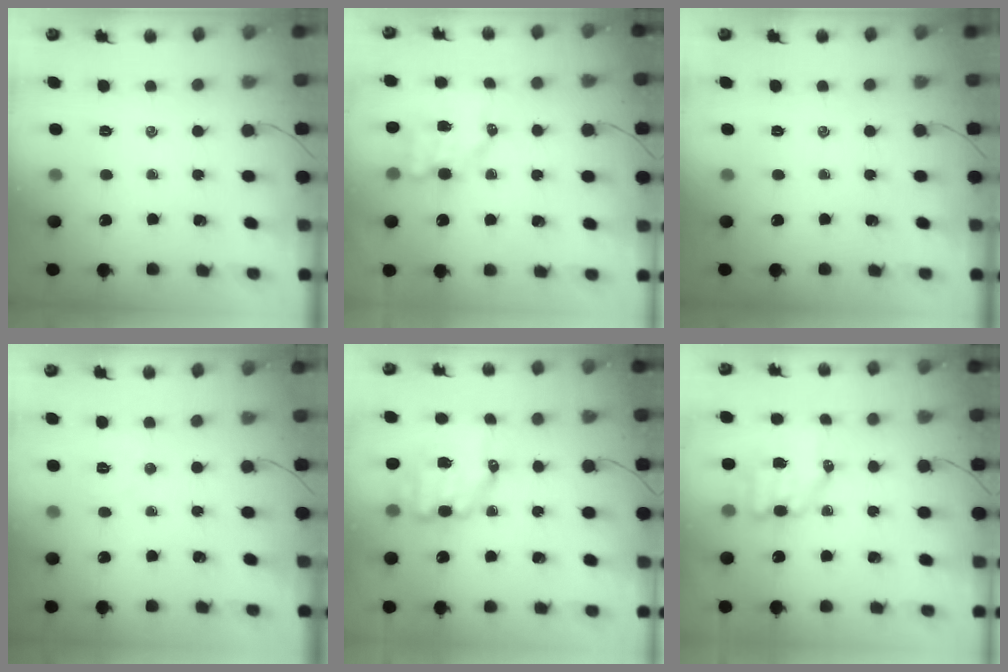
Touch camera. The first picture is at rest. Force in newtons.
{"total": 6.5, "press": 6.5, "slide": 0.7}
{"total": 0.0}
{"total": 3.8, "press": 3.7, "slide": 0.8}
{"total": 9.9, "press": 9.8, "slide": 1.8}
{"total": 7.5, "press": 7.4, "slide": 1.1}